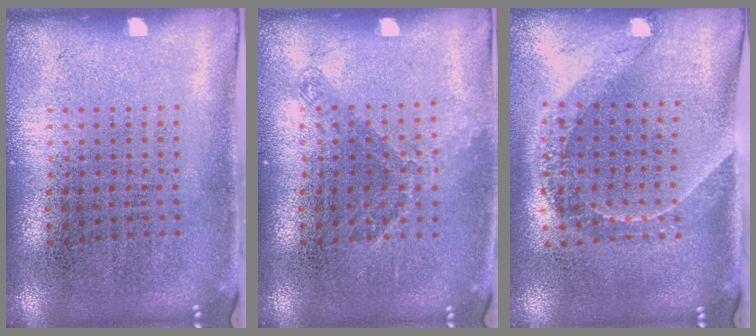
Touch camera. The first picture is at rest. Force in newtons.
{"total": 1.1, "press": 0.9, "slide": 0.6}
{"total": 1.6, "press": 1.3, "slide": 0.9}